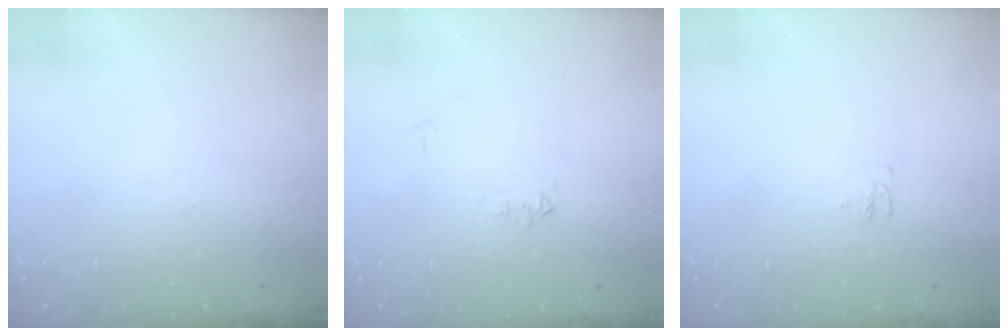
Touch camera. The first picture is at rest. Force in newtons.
{"total": 5.0, "press": 5.0, "slide": 0.6}
{"total": 4.0, "press": 3.9, "slide": 0.4}